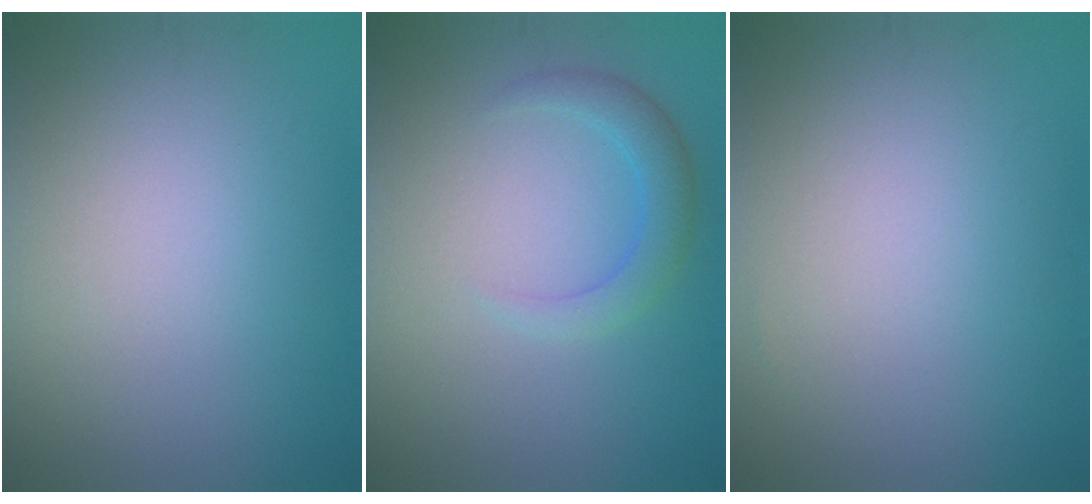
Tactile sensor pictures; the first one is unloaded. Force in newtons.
{"total": 2.5, "press": 2.5, "slide": 0.1}
{"total": 0.0}